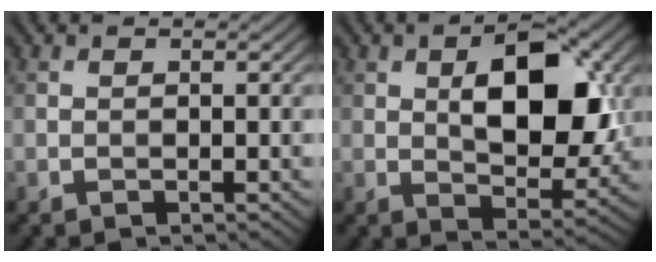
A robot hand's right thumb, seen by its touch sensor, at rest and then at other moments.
{"total": 10.7, "force": [2.0, 5.6, 8.9], "torque": [-0.137, 0.001, 0.032]}